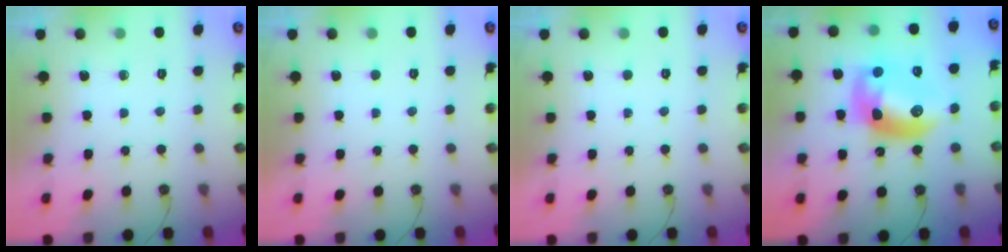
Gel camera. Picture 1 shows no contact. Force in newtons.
{"total": 0.0}
{"total": 0.0}
{"total": 13.5, "press": 13.5, "slide": 1.2}